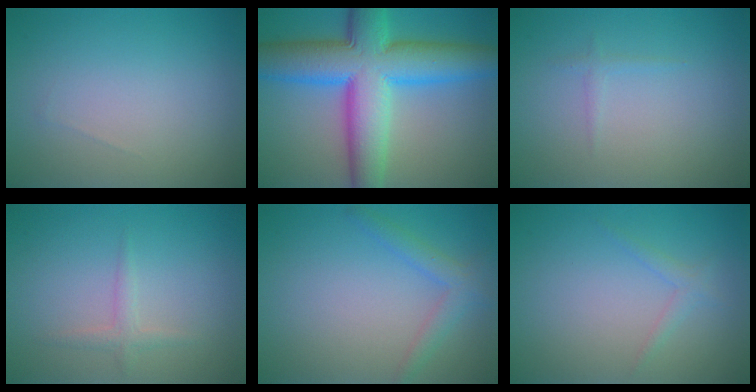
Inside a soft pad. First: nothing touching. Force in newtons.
{"total": 12.3, "press": 12.3, "slide": 0.2}
{"total": 0.6, "press": 0.6, "slide": 0.0}
{"total": 1.3, "press": 1.3, "slide": 0.0}
{"total": 2.2, "press": 2.2, "slide": 0.0}
{"total": 1.1, "press": 1.1, "slide": 0.0}